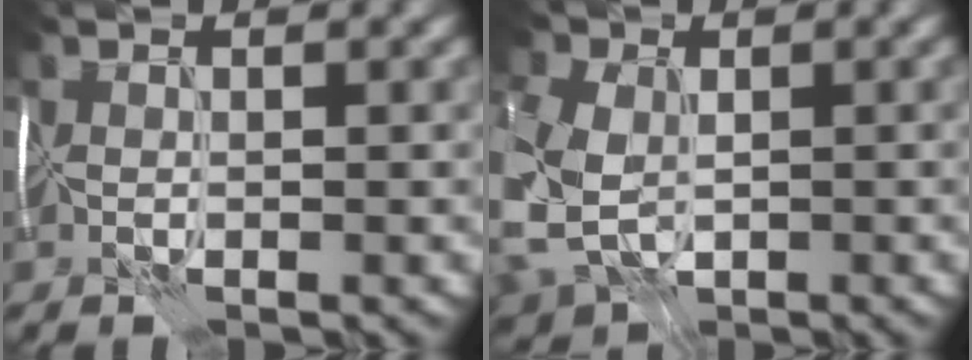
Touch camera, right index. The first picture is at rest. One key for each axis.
{"total": 11.3, "fx": -1.8, "fy": 7.9, "fz": 7.9, "tx": -0.183, "ty": -0.022, "tz": -0.032}